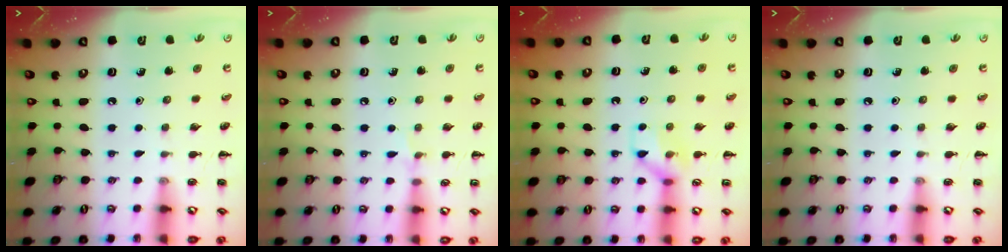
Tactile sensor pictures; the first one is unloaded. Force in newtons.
{"total": 3.7, "press": 3.4, "slide": 1.4}
{"total": 9.2, "press": 9.2, "slide": 0.7}
{"total": 0.0}